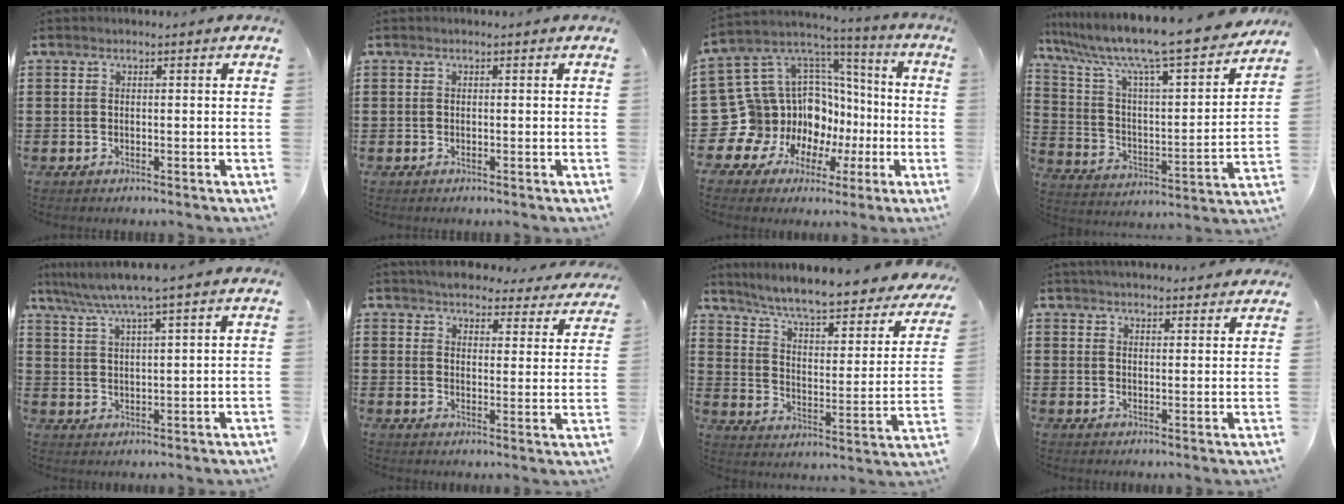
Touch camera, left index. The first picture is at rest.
{"total": 0.0}
{"total": 15.1, "force": [-3.6, 13.9, 4.6], "torque": [-0.146, -0.040, -0.017]}
{"total": 10.5, "force": [8.9, 0.4, 5.5], "torque": [-0.146, -0.069, 0.143]}
{"total": 4.9, "force": [4.0, -0.6, 2.8], "torque": [-0.068, -0.015, 0.067]}
{"total": 4.4, "force": [4.3, 0.5, 0.4], "torque": [-0.030, -0.021, 0.075]}
{"total": 6.4, "force": [5.6, 0.1, 3.1], "torque": [-0.084, -0.047, 0.090]}
{"total": 3.1, "force": [3.1, 0.1, 0.2], "torque": [-0.011, -0.006, 0.058]}